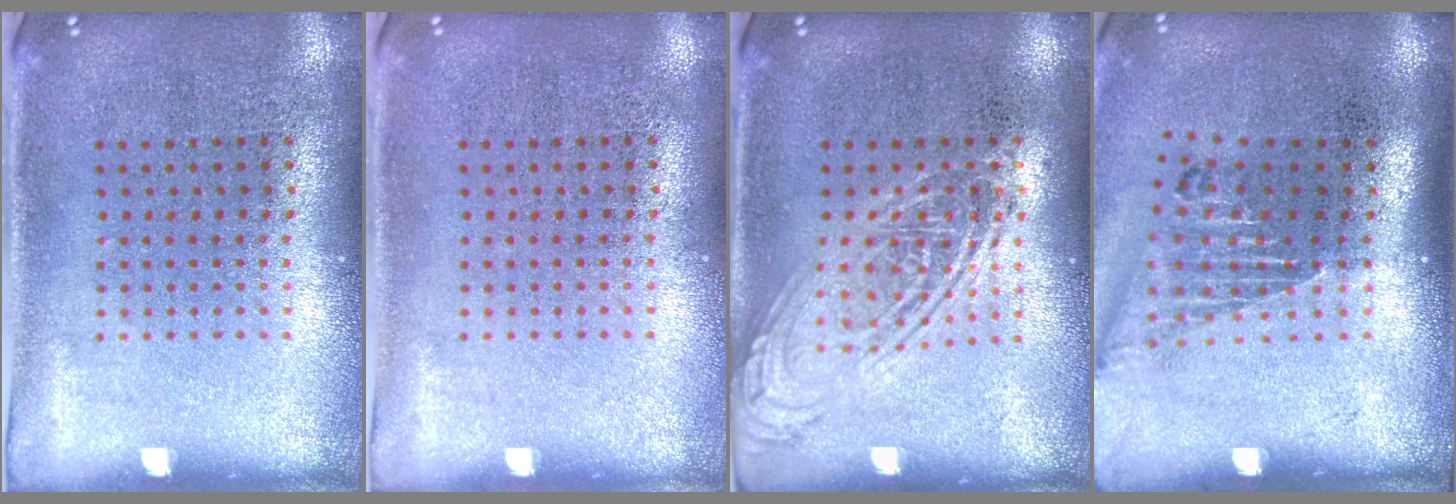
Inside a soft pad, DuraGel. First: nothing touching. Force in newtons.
{"total": 0.0}
{"total": 2.5, "press": 2.5, "slide": 0.2}
{"total": 1.6, "press": 1.2, "slide": 1.0}